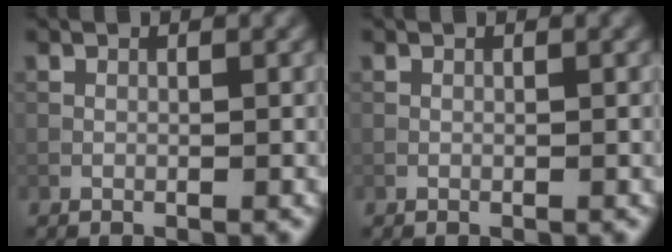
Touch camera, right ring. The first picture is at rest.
{"total": 0.0}